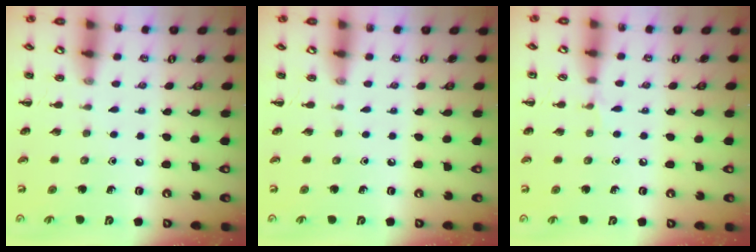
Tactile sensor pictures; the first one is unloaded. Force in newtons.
{"total": 0.0}
{"total": 4.0, "press": 3.7, "slide": 1.3}